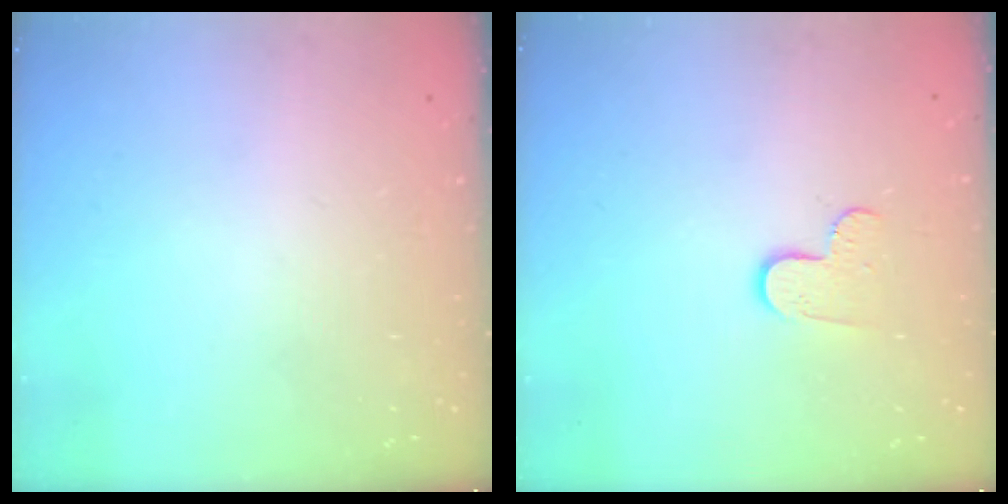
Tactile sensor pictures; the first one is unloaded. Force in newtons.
{"total": 6.6, "press": 6.6, "slide": 0.5}